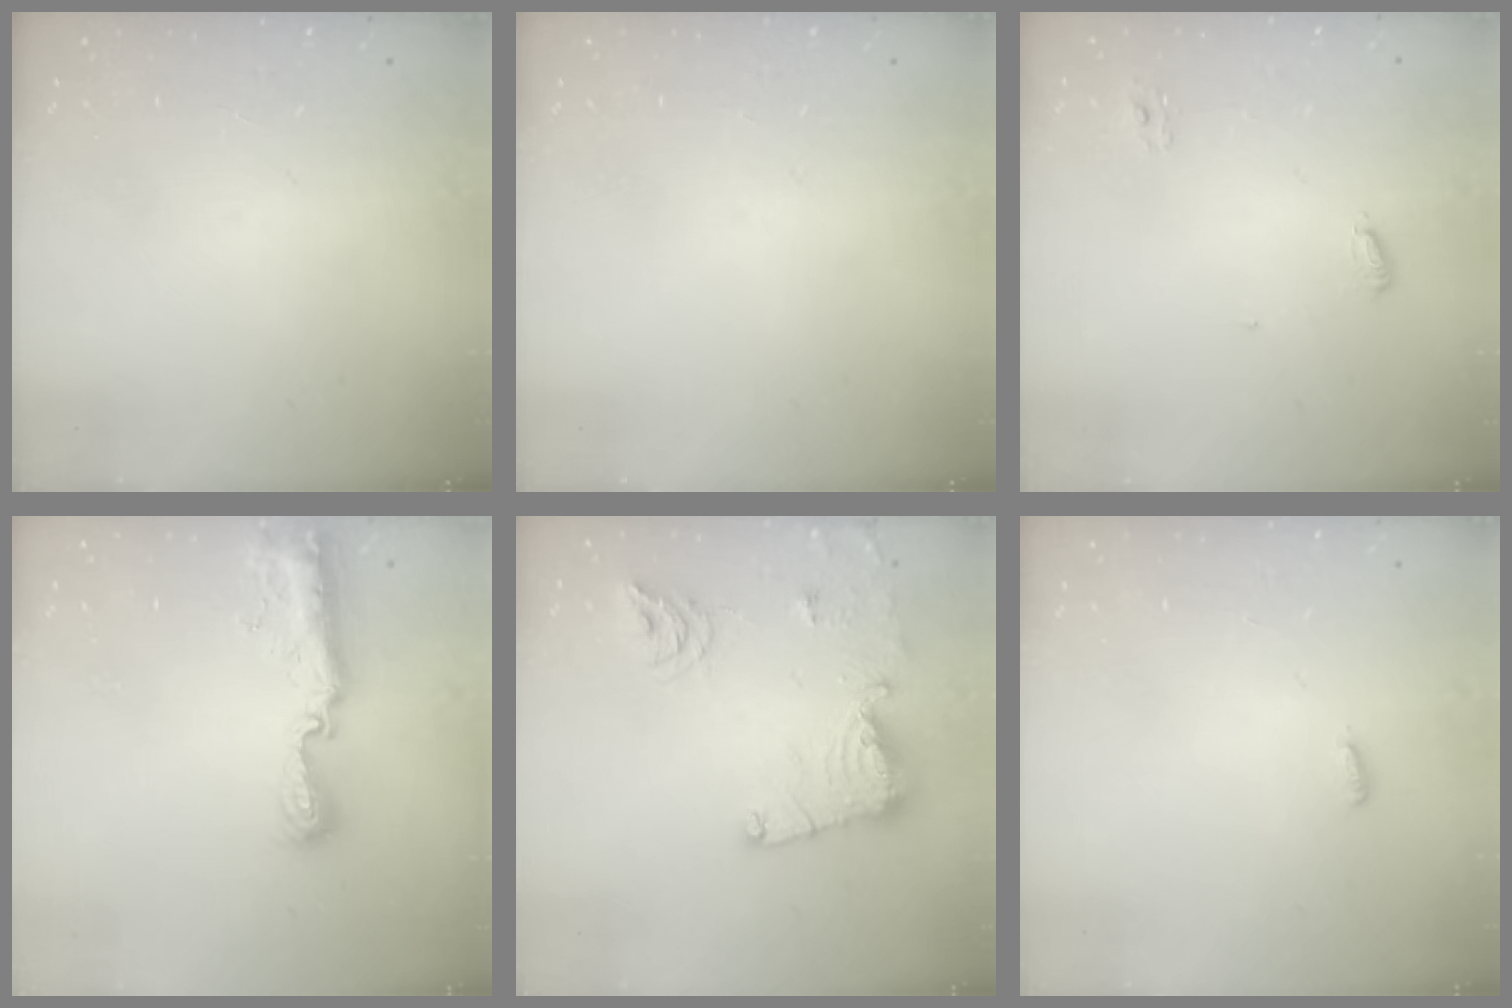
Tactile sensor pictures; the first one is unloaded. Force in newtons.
{"total": 0.0}
{"total": 4.2, "press": 4.2, "slide": 0.3}
{"total": 11.2, "press": 10.1, "slide": 4.8}
{"total": 15.1, "press": 15.0, "slide": 1.5}
{"total": 2.7, "press": 2.6, "slide": 0.9}